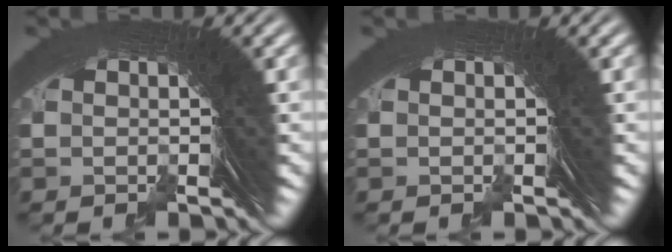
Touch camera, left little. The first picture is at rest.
{"total": 0.0}